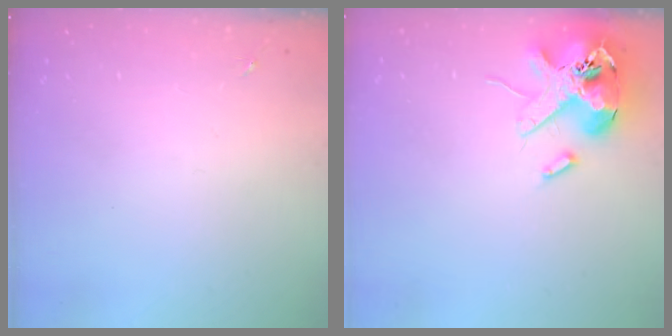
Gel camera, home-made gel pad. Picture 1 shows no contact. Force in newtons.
{"total": 14.4, "press": 14.2, "slide": 2.4}